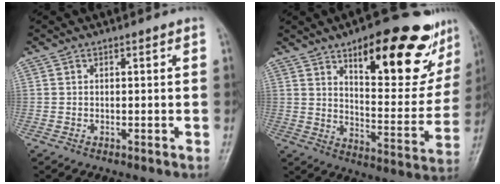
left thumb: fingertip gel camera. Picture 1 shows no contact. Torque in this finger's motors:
{"motor_torque": [2.40, 1.61, 1.47, -1.30, 0.07]}